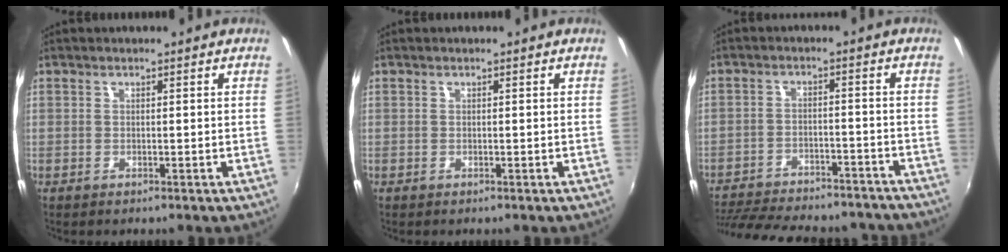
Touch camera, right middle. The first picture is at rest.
{"total": 0.0}
{"total": 23.2, "force": [-20.1, 7.1, 9.3], "torque": [-0.196, -0.006, -0.265]}